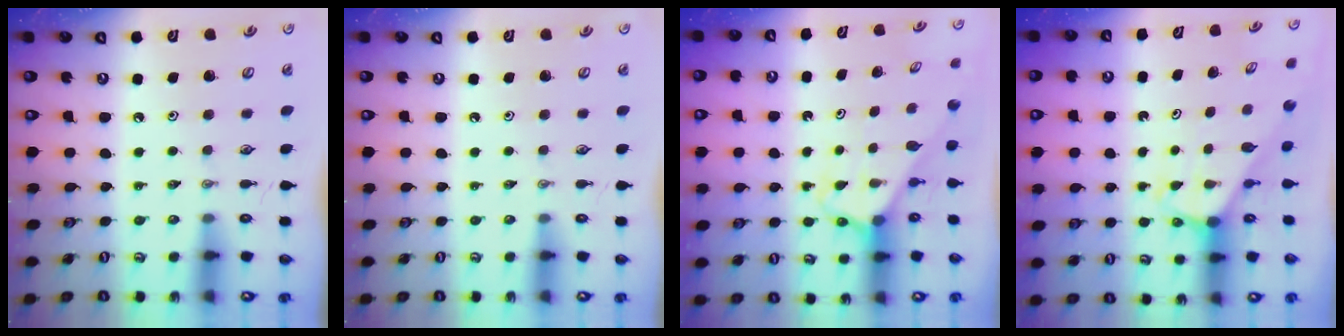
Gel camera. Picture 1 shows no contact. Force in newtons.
{"total": 0.0}
{"total": 2.6, "press": 2.6, "slide": 0.1}
{"total": 2.2, "press": 2.2, "slide": 0.1}